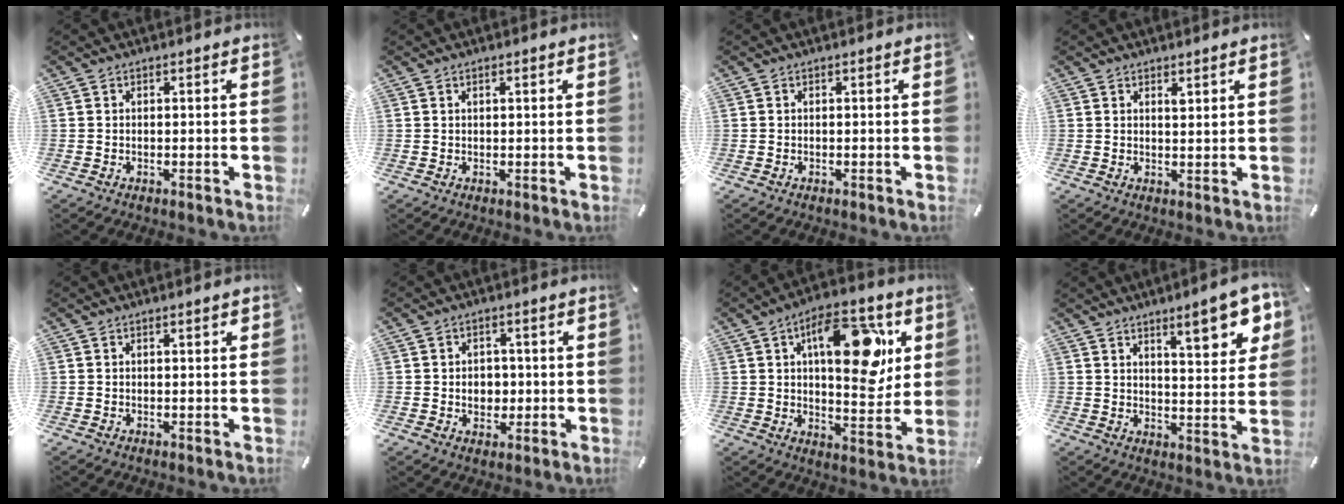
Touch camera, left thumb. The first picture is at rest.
{"total": 0.8, "force": [0.3, 0.1, 0.7], "torque": [-0.013, 0.001, 0.005]}
{"total": 0.0}
{"total": 1.6, "force": [1.3, 0.3, 0.8], "torque": [-0.009, -0.005, 0.022]}
{"total": 0.8, "force": [0.3, 0.2, 0.8], "torque": [-0.015, 0.001, 0.005]}
{"total": 4.7, "force": [-0.2, 4.0, 2.5], "torque": [-0.027, -0.003, -0.008]}
{"total": 19.1, "force": [6.5, 9.0, 15.6], "torque": [-0.208, -0.017, 0.100]}
{"total": 11.9, "force": [7.1, 3.4, 8.9], "torque": [-0.120, -0.038, 0.113]}